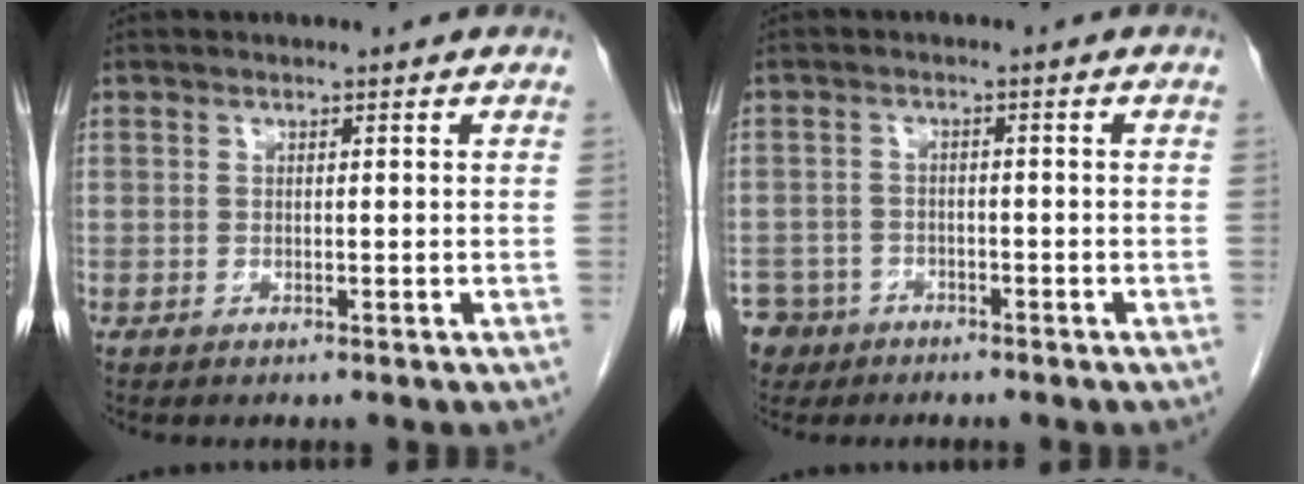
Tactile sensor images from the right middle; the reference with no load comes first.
{"total": 6.3, "force": [-4.4, 4.5, 0.5], "torque": [-0.019, 0.001, -0.076]}